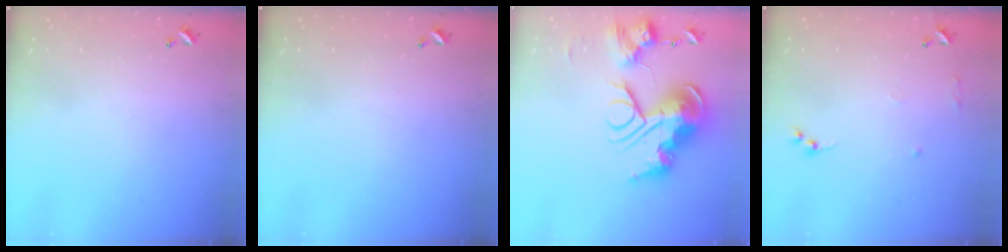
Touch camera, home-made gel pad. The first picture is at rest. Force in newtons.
{"total": 0.0}
{"total": 0.7, "press": 0.7, "slide": 0.0}
{"total": 7.5, "press": 7.4, "slide": 0.8}